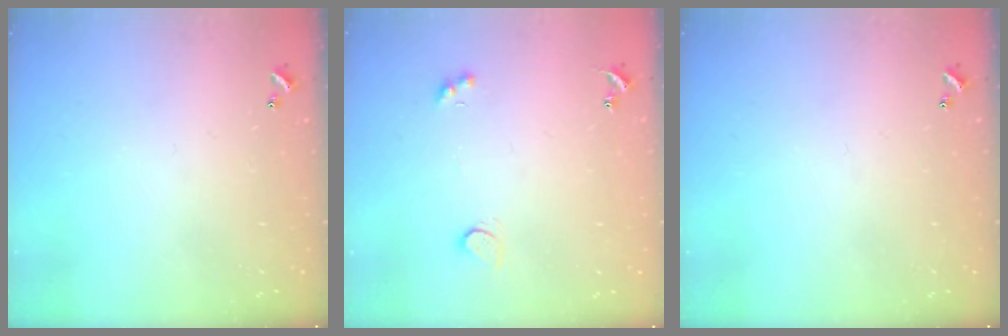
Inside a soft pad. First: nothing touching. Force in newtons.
{"total": 2.6, "press": 2.3, "slide": 1.2}
{"total": 0.0}